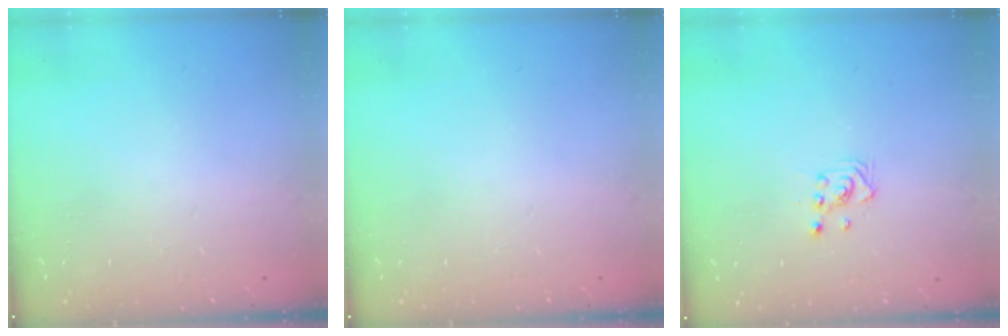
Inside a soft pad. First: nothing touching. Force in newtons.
{"total": 0.0}
{"total": 2.8, "press": 2.8, "slide": 0.3}